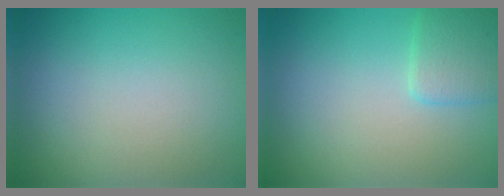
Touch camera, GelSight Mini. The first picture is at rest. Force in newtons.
{"total": 2.3, "press": 2.3, "slide": 0.1}